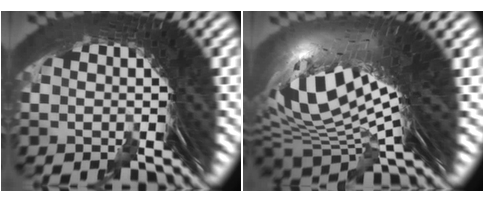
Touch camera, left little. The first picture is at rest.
{"total": 13.1, "force": [1.7, 6.6, 11.2], "torque": [-0.204, -0.021, 0.041]}